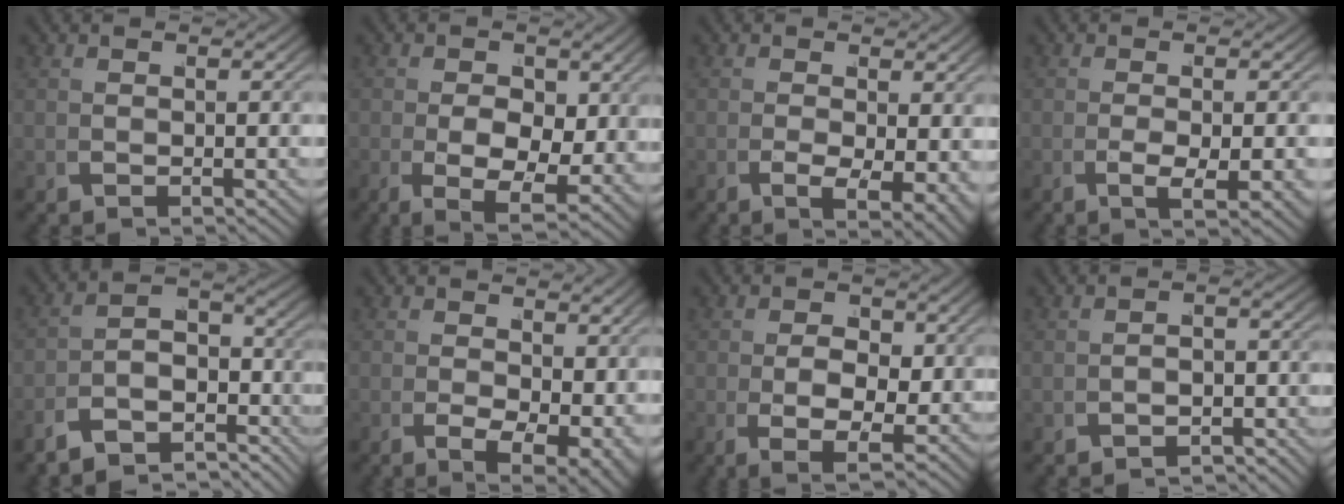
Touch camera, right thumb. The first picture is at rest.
{"total": 8.2, "force": [-1.1, 5.2, 6.3], "torque": [-0.114, -0.044, 0.002]}
{"total": 5.0, "force": [-1.1, 2.5, 4.2], "torque": [-0.074, -0.026, -0.004]}
{"total": 3.6, "force": [-0.9, 1.3, 3.3], "torque": [-0.057, -0.006, -0.011]}
{"total": 9.1, "force": [-4.8, 5.4, 5.5], "torque": [-0.089, -0.027, -0.078]}
{"total": 5.7, "force": [-0.9, 3.4, 4.5], "torque": [-0.078, -0.039, 0.006]}
{"total": 6.1, "force": [-0.4, 3.6, 4.9], "torque": [-0.087, -0.021, 0.002]}
{"total": 3.1, "force": [-3.0, 0.5, 0.6], "torque": [-0.001, -0.008, -0.045]}